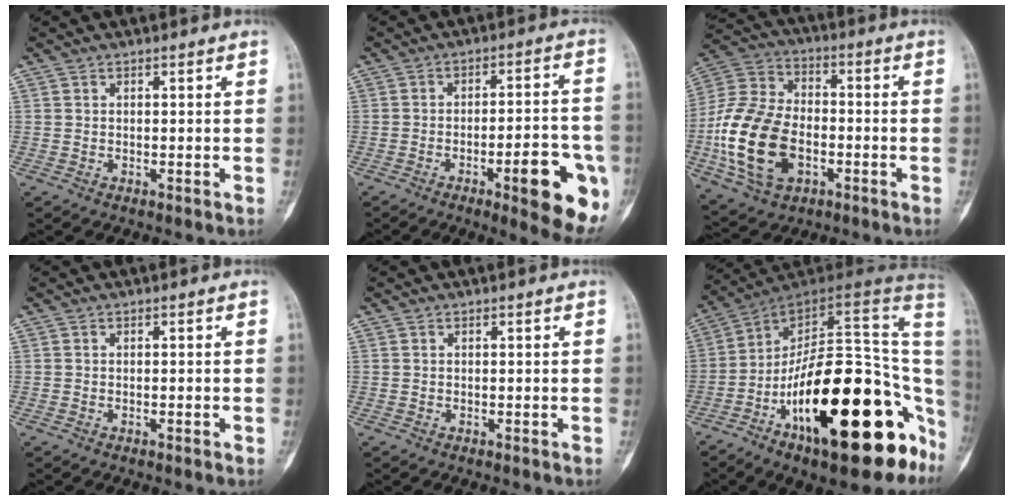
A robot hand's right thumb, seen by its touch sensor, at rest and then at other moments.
{"total": 14.6, "force": [-5.9, 3.8, 12.8], "torque": [-0.144, 0.020, -0.071]}
{"total": 19.5, "force": [-4.7, 12.6, 14.1], "torque": [-0.277, 0.018, -0.083]}
{"total": 0.5, "force": [-0.2, 0.2, 0.5], "torque": [-0.009, -0.001, -0.002]}
{"total": 0.0}
{"total": 31.7, "force": [-10.9, 12.1, 27.2], "torque": [-0.314, 0.062, -0.167]}